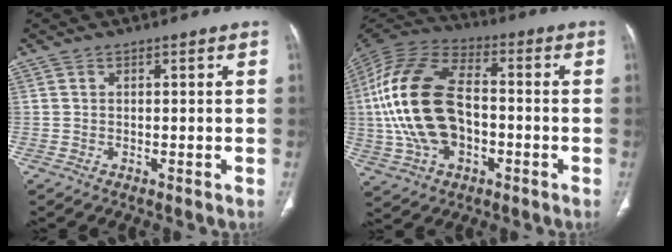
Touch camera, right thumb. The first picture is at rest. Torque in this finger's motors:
{"motor_torque": [-0.17, 2.07, 2.36, -0.34, 0.86]}